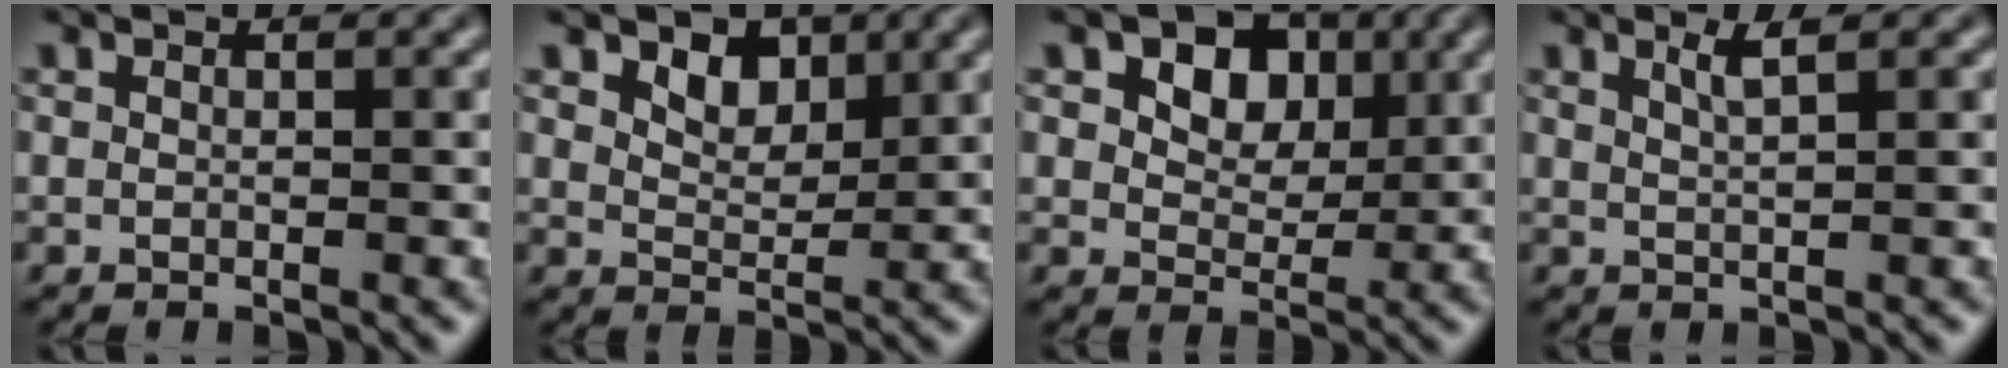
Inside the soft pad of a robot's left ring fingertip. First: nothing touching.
{"total": 3.2, "force": [1.9, 2.0, 1.7], "torque": [-0.035, -0.011, 0.031]}
{"total": 5.9, "force": [2.4, 4.1, 3.4], "torque": [-0.065, -0.003, 0.034]}
{"total": 1.9, "force": [1.0, 0.5, 1.5], "torque": [-0.020, 0.003, 0.015]}